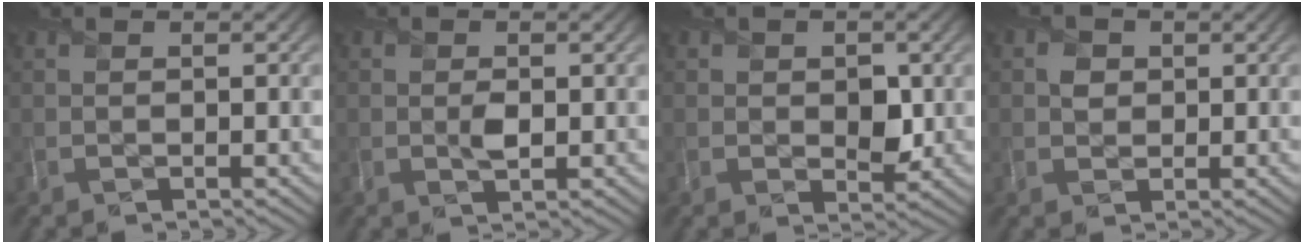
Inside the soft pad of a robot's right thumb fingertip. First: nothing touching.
{"total": 1.8, "force": [-0.1, 1.2, 1.3], "torque": [-0.025, -0.004, -0.003]}
{"total": 3.2, "force": [0.2, 2.4, 2.1], "torque": [-0.036, -0.011, -0.001]}
{"total": 2.1, "force": [0.4, 1.9, 0.8], "torque": [-0.014, -0.002, 0.001]}